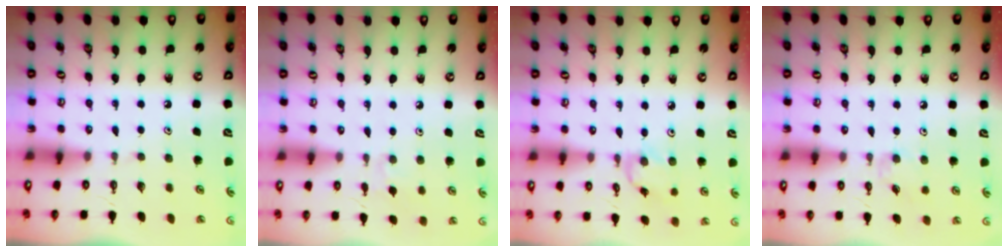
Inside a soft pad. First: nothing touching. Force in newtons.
{"total": 3.4, "press": 3.3, "slide": 0.7}
{"total": 2.9, "press": 2.9, "slide": 0.3}
{"total": 4.0, "press": 4.0, "slide": 0.6}